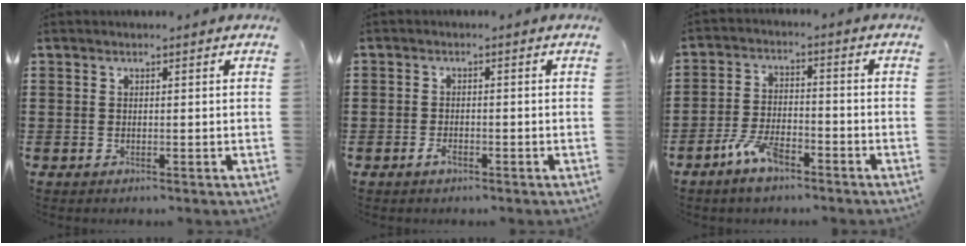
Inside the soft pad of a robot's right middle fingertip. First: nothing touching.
{"total": 1.8, "force": [-1.2, 1.1, 0.7], "torque": [-0.023, -0.002, -0.026]}
{"total": 6.0, "force": [-4.4, 2.3, 3.3], "torque": [-0.078, 0.007, -0.088]}